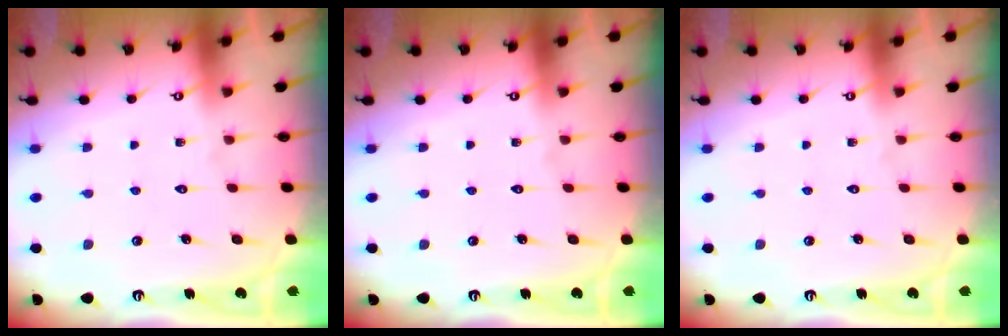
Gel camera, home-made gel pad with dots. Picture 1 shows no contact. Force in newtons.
{"total": 0.0}
{"total": 0.0}